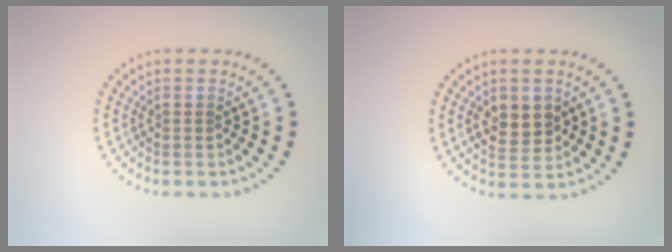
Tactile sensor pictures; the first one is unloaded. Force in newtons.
{"total": 2.9, "press": 2.9, "slide": 0.4}